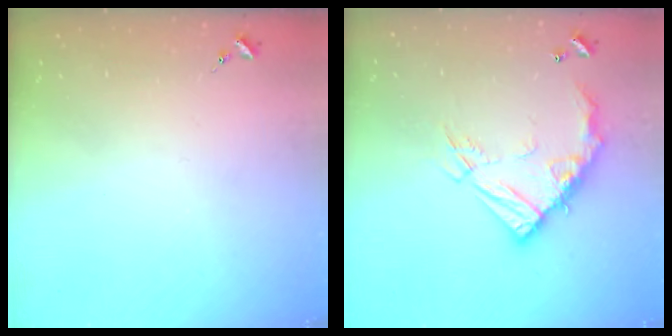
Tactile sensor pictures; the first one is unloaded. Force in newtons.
{"total": 17.2, "press": 17.1, "slide": 1.7}